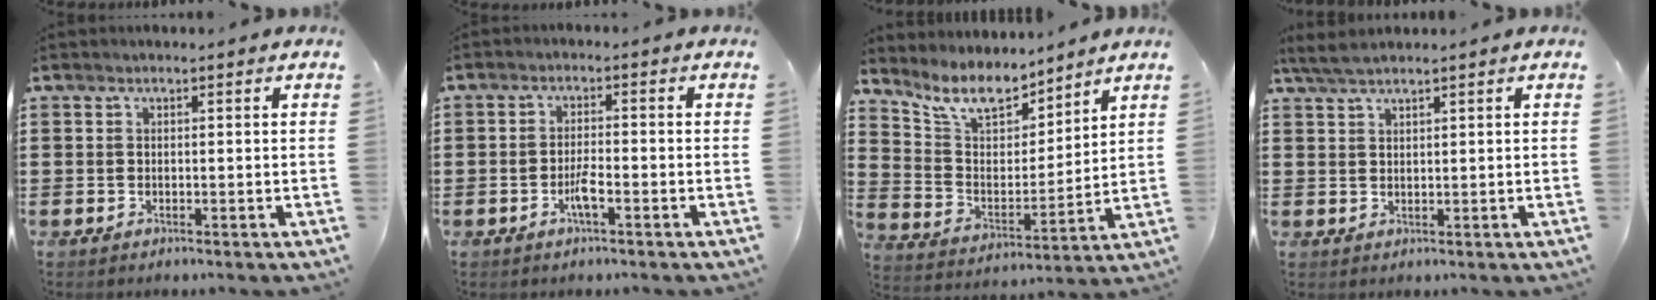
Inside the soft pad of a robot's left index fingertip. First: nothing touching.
{"total": 3.1, "force": [-1.3, 0.6, 2.8], "torque": [-0.055, 0.000, -0.026]}
{"total": 9.7, "force": [8.3, 3.3, 4.0], "torque": [-0.113, -0.039, 0.153]}
{"total": 2.6, "force": [2.1, 0.8, 1.3], "torque": [-0.031, 0.002, 0.041]}